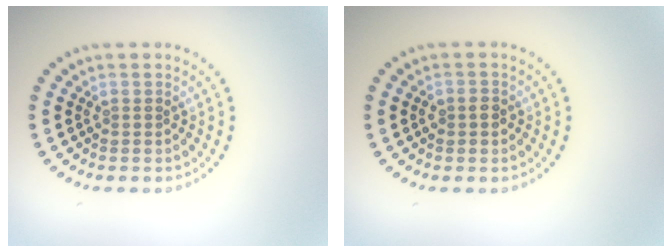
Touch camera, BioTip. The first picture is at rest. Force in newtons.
{"total": 1.4, "press": 1.3, "slide": 0.4}